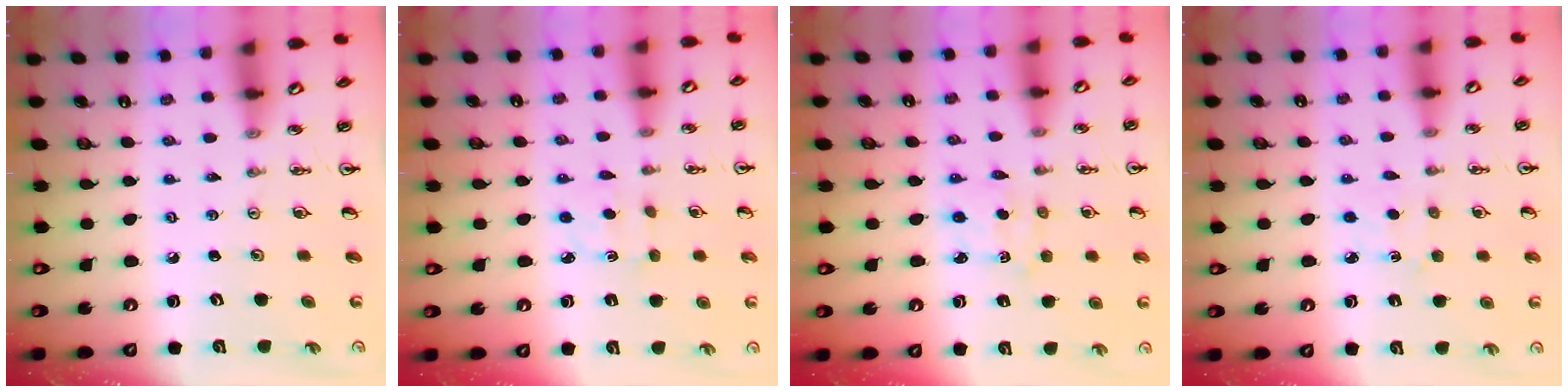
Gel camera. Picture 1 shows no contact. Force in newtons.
{"total": 2.3, "press": 2.3, "slide": 0.3}
{"total": 1.8, "press": 1.8, "slide": 0.2}
{"total": 2.6, "press": 2.6, "slide": 0.4}